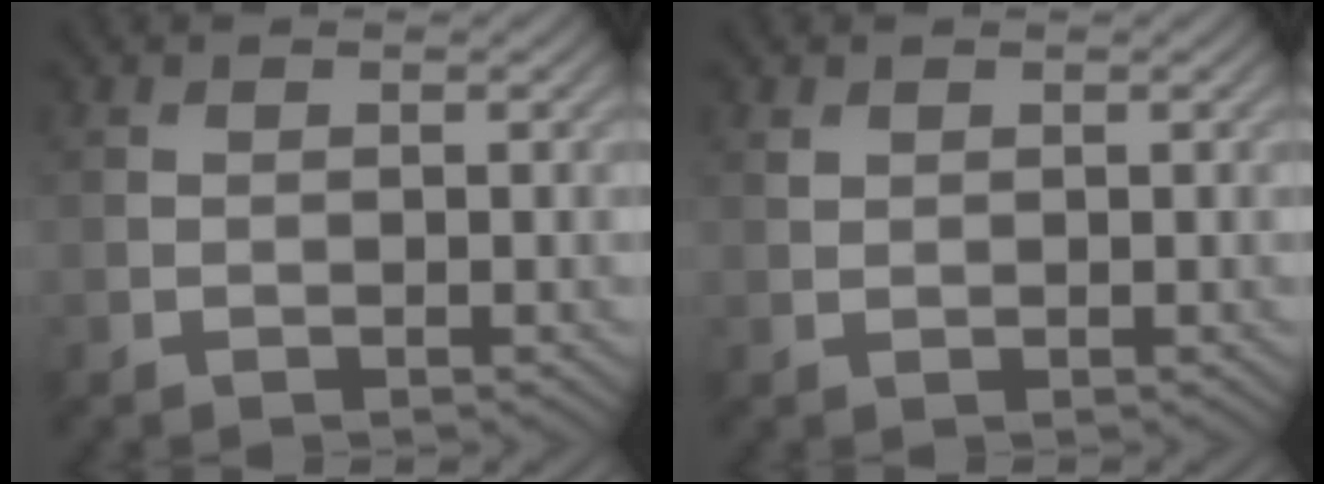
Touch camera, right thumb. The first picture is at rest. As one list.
[{"total": 0.6, "force": [0.5, 0.3, 0.2], "torque": [-0.007, -0.002, 0.012]}]